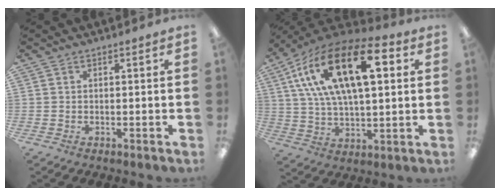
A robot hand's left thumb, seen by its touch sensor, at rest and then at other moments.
{"total": 23.1, "force": [9.6, 10.7, 18.1], "torque": [-0.343, -0.026, 0.152]}